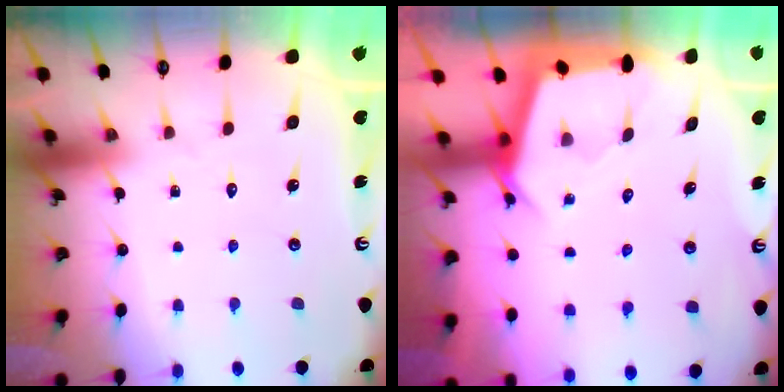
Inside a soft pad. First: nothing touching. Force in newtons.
{"total": 2.8, "press": 2.8, "slide": 0.2}